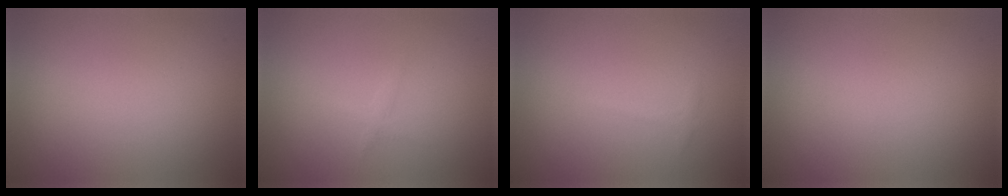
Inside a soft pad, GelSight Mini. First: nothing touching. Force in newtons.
{"total": 0.7, "press": 0.7, "slide": 0.0}
{"total": 0.6, "press": 0.6, "slide": 0.1}
{"total": 0.0}